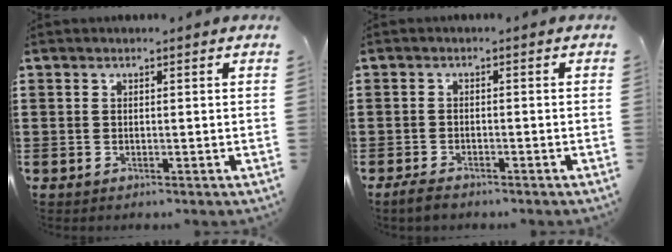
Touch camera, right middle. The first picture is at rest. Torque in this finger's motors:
{"motor_torque": [0.85, -0.31, 0.19, 0.09]}